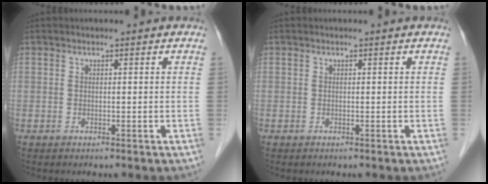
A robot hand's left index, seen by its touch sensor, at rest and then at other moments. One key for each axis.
{"total": 0.0}